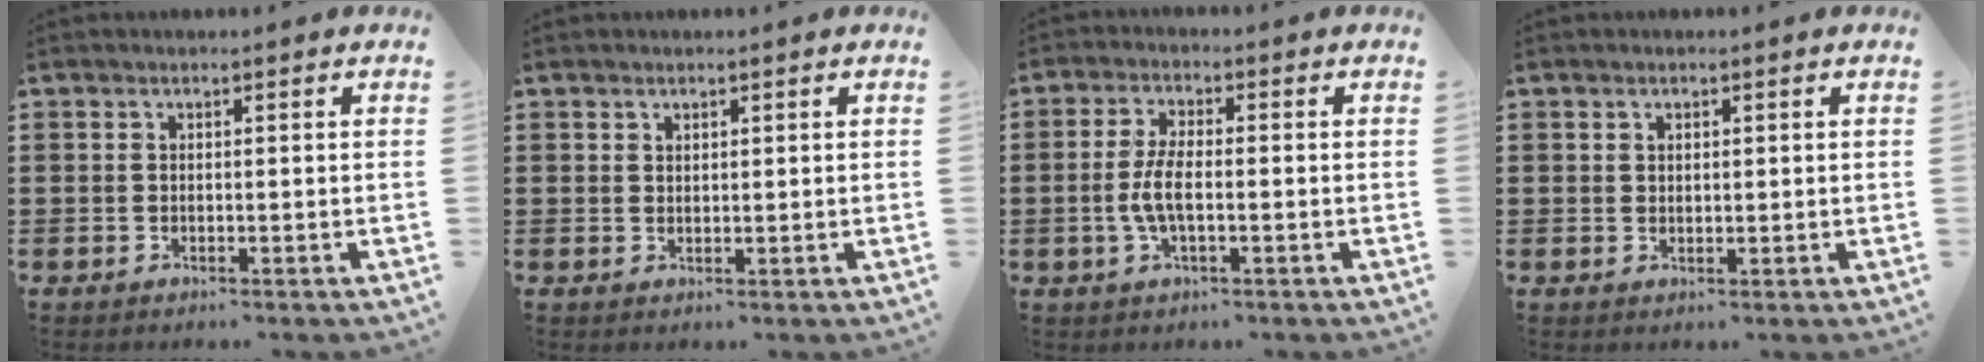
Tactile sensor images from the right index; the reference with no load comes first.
{"total": 1.2, "force": [1.0, 0.7, 0.2], "torque": [-0.005, 0.002, 0.019]}
{"total": 4.9, "force": [-0.9, 1.6, 4.5], "torque": [-0.107, -0.006, -0.025]}
{"total": 1.0, "force": [0.6, 0.7, 0.4], "torque": [-0.009, 0.004, 0.012]}